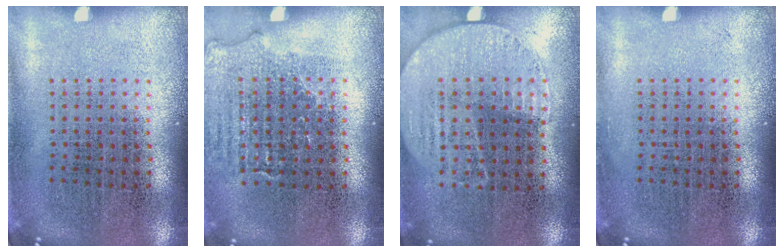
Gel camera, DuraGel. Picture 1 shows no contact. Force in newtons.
{"total": 1.2, "press": 1.1, "slide": 0.5}
{"total": 1.0, "press": 0.9, "slide": 0.5}
{"total": 0.0}